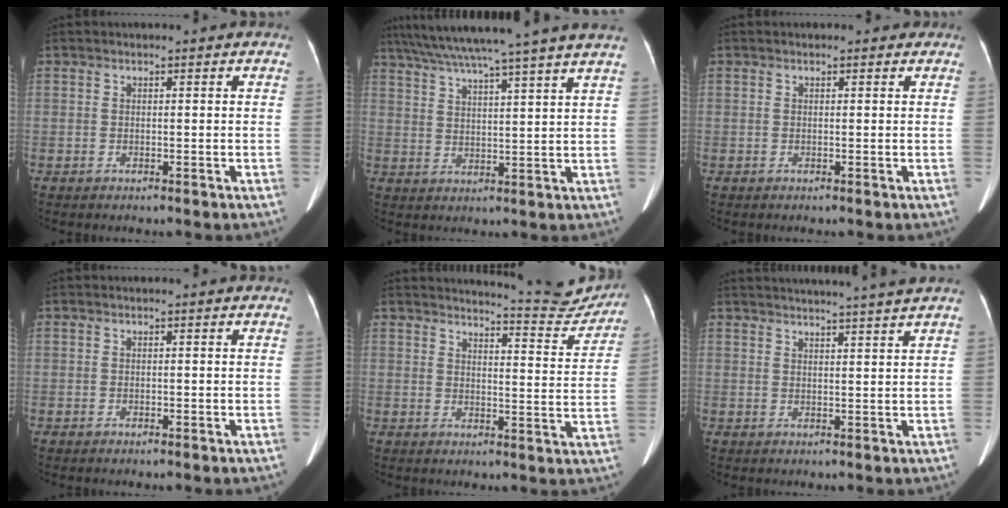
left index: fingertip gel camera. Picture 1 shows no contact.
{"total": 20.8, "force": [18.0, -1.8, 10.2], "torque": [-0.180, 0.000, 0.248]}
{"total": 1.2, "force": [1.0, 0.6, 0.3], "torque": [-0.004, 0.008, 0.005]}
{"total": 0.0}
{"total": 6.9, "force": [6.9, -0.1, -0.4], "torque": [0.000, -0.025, 0.078]}
{"total": 11.1, "force": [10.1, -1.8, 4.2], "torque": [-0.060, -0.008, 0.123]}